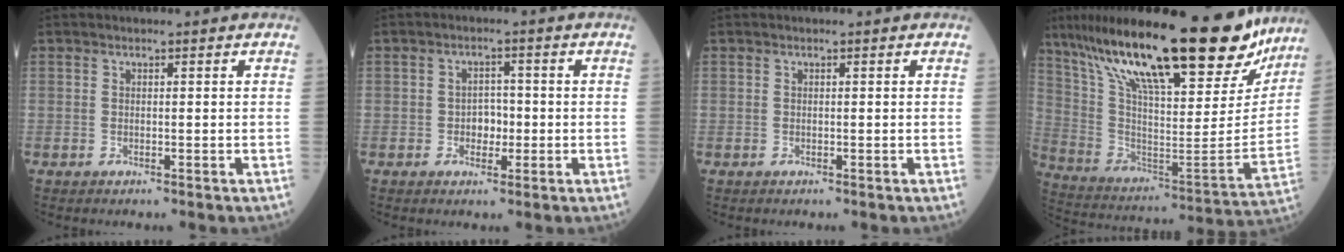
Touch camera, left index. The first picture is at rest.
{"total": 2.9, "force": [-0.6, 2.1, 2.0], "torque": [-0.028, 0.006, -0.010]}
{"total": 0.0}
{"total": 33.1, "force": [24.6, 7.4, 20.9], "torque": [-0.360, -0.006, 0.373]}